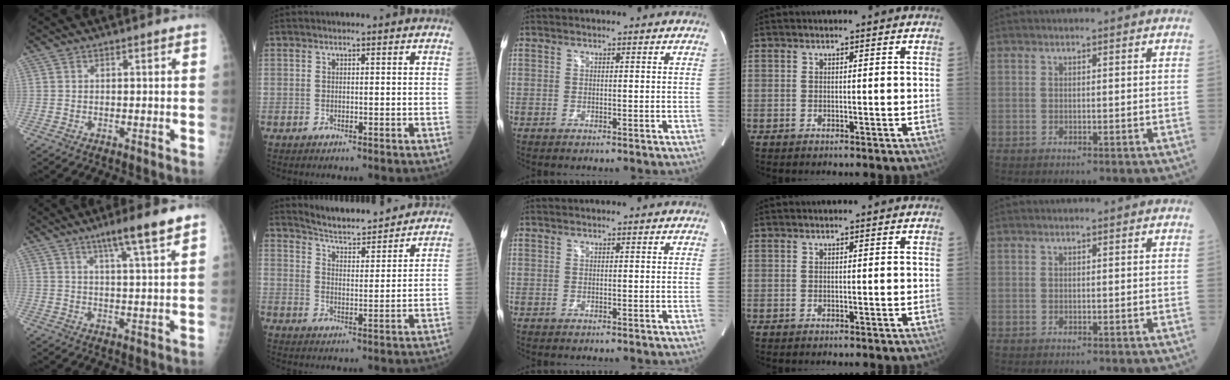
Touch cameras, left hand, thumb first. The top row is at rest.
{"thumb": {"total": 8.3, "force": [5.2, 0.2, 6.4], "torque": [-0.100, -0.021, 0.081]}, "index": {"total": 15.1, "force": [14.4, 1.5, 4.3], "torque": [-0.064, -0.004, 0.195]}}